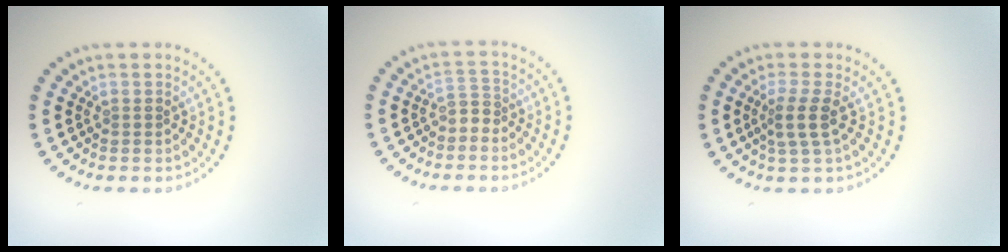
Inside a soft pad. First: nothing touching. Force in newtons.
{"total": 1.4, "press": 1.0, "slide": 0.9}
{"total": 2.2, "press": 1.8, "slide": 1.3}